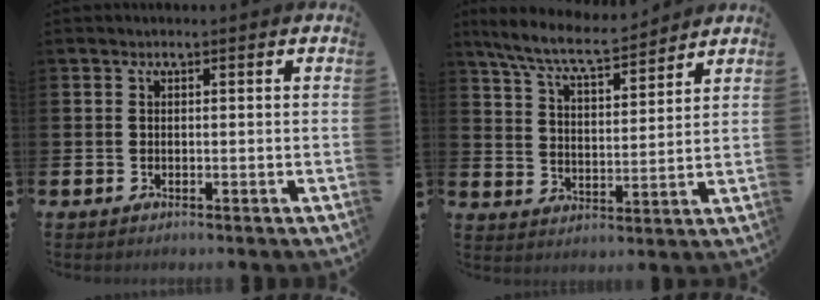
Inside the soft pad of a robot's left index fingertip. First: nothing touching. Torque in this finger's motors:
{"motor_torque": [0.92, -1.21, 0.28, 0.16]}